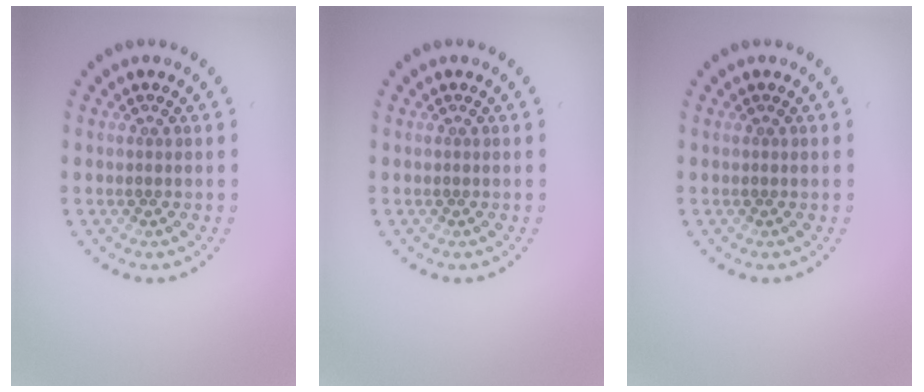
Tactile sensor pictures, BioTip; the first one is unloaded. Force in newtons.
{"total": 0.0}
{"total": 0.0}